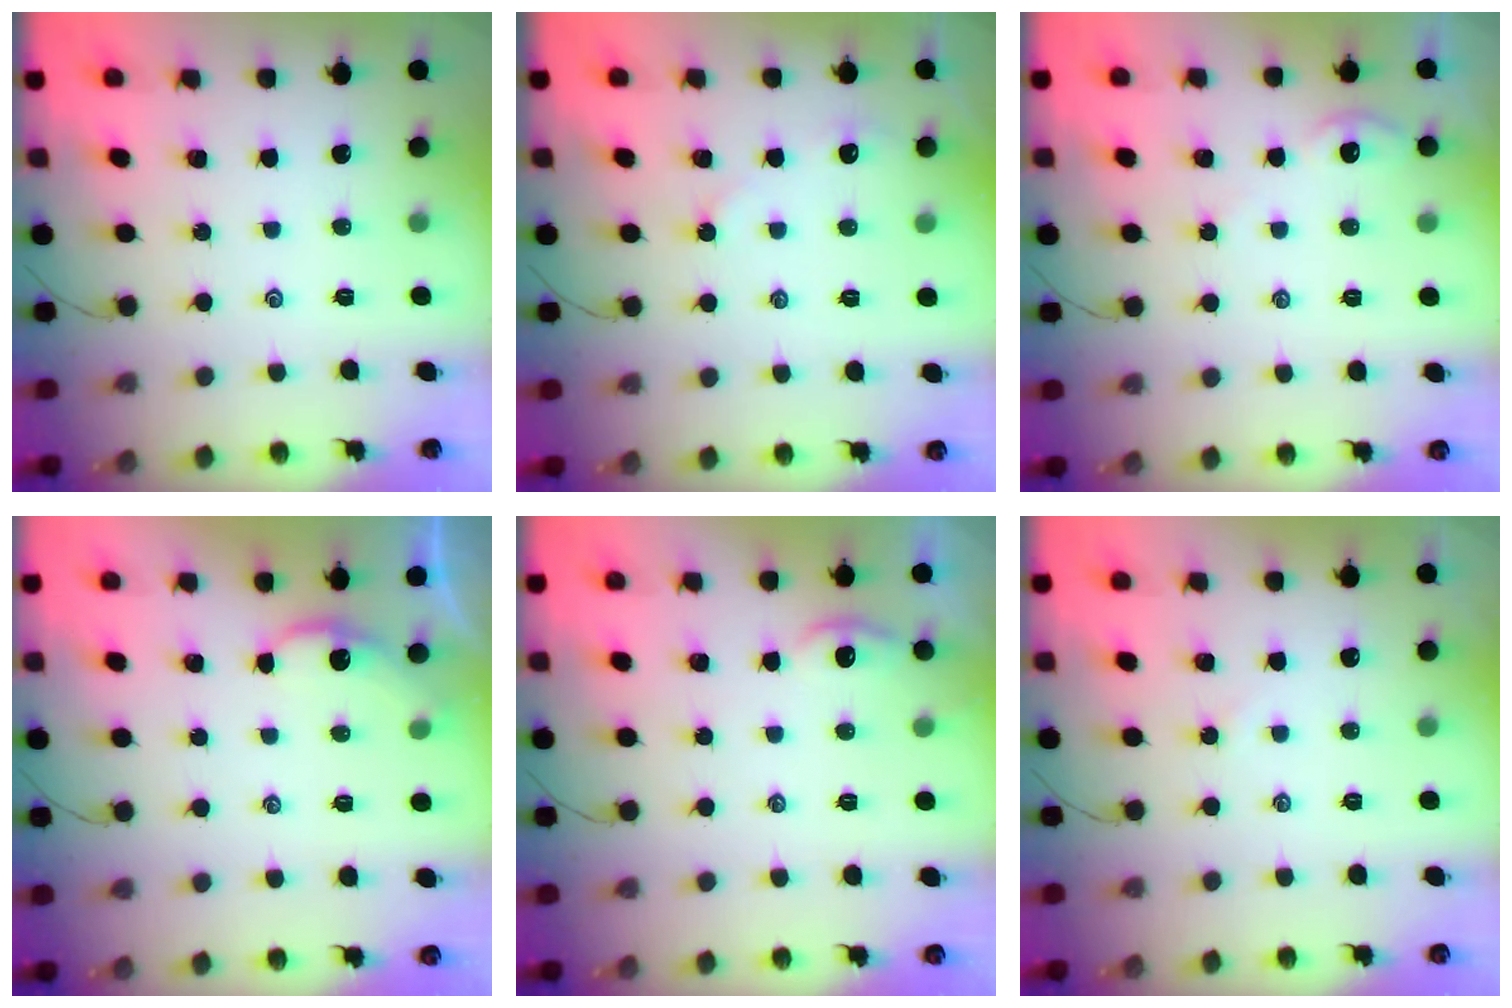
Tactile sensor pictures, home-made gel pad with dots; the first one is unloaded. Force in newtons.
{"total": 2.9, "press": 2.8, "slide": 0.3}
{"total": 1.3, "press": 1.2, "slide": 0.4}
{"total": 1.3, "press": 1.3, "slide": 0.2}
{"total": 1.5, "press": 1.5, "slide": 0.2}
{"total": 1.4, "press": 1.4, "slide": 0.4}